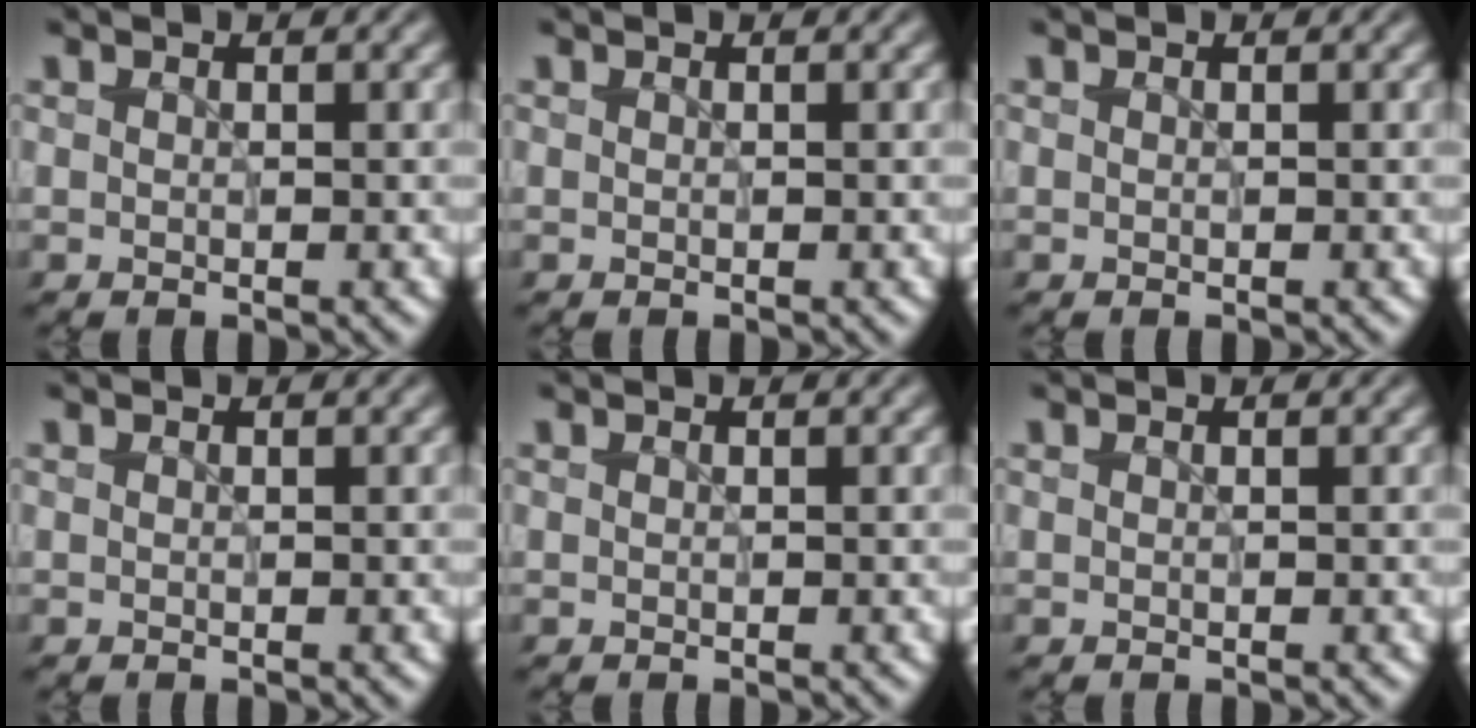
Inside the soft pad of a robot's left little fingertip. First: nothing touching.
{"total": 0.0}
{"total": 0.0}
{"total": 0.0}
{"total": 0.0}
{"total": 0.0}